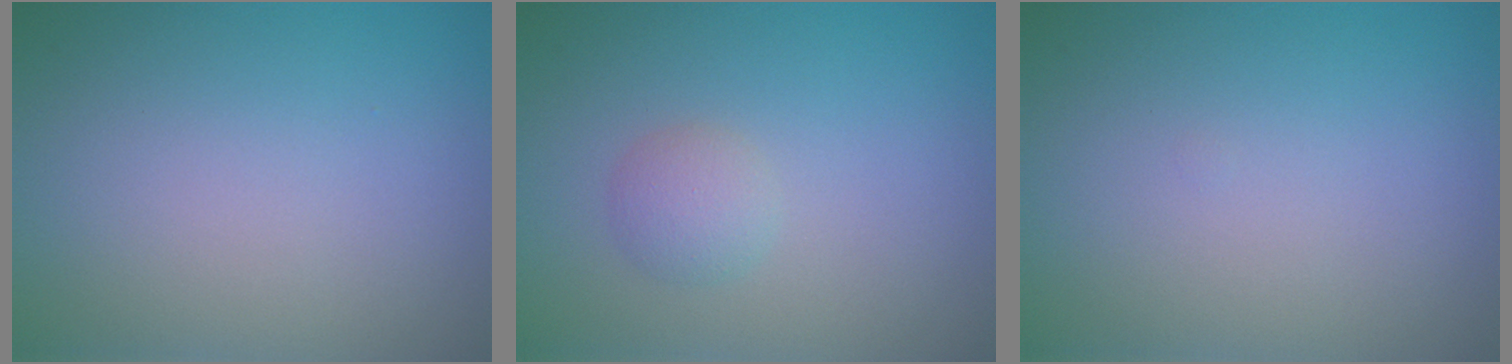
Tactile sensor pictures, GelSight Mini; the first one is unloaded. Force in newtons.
{"total": 1.7, "press": 1.7, "slide": 0.1}
{"total": 0.0}